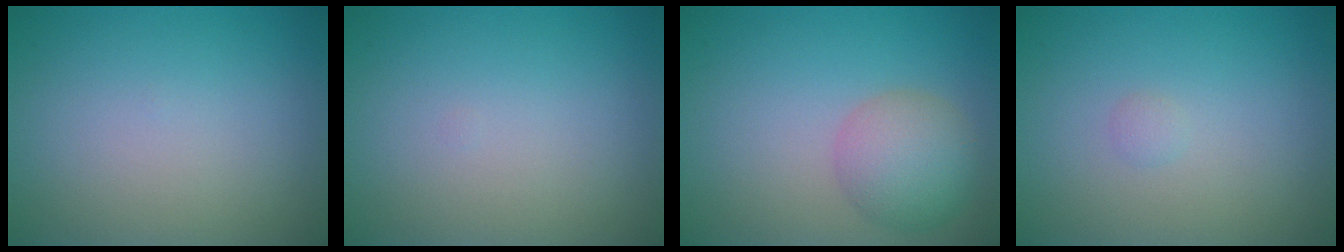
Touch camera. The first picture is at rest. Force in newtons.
{"total": 0.0}
{"total": 4.2, "press": 4.2, "slide": 0.2}
{"total": 0.5, "press": 0.5, "slide": 0.1}